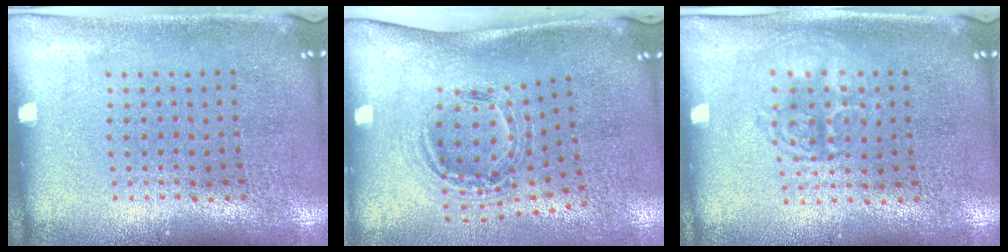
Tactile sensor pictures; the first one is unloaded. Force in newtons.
{"total": 1.2, "press": 1.0, "slide": 0.7}
{"total": 1.3, "press": 1.3, "slide": 0.2}